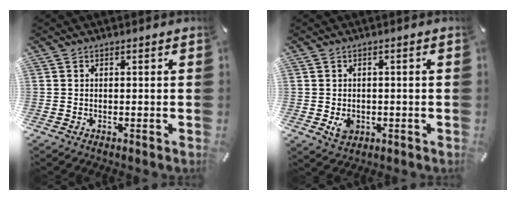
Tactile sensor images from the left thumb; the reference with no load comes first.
{"total": 3.6, "force": [-0.8, 2.9, 1.9], "torque": [-0.021, -0.003, -0.015]}